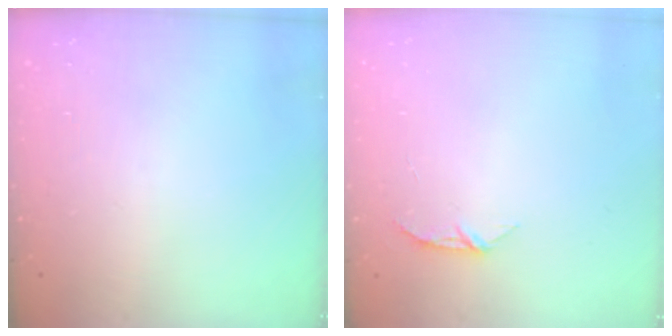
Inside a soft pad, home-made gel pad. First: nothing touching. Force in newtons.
{"total": 4.6, "press": 4.5, "slide": 0.5}